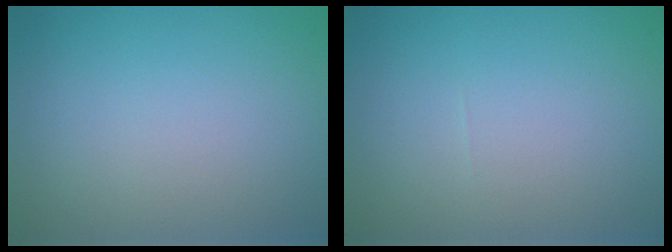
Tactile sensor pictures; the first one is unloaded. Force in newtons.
{"total": 0.0}